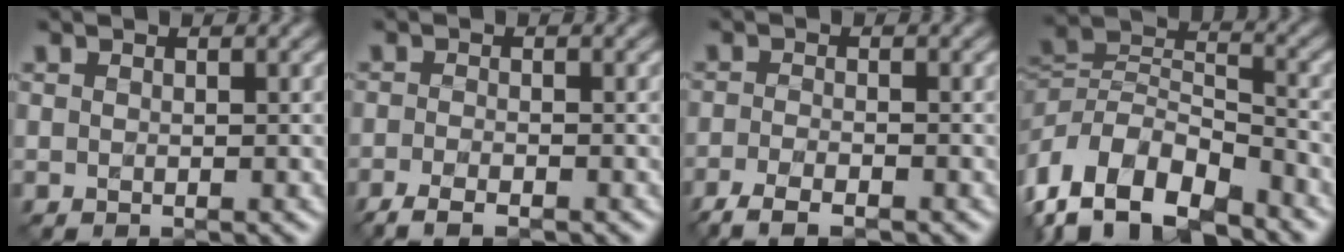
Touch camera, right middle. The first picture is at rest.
{"total": 2.8, "force": [-2.0, 0.7, 1.9], "torque": [-0.040, -0.007, -0.043]}
{"total": 3.6, "force": [-2.7, 0.9, 2.2], "torque": [-0.047, -0.009, -0.057]}
{"total": 10.3, "force": [-6.2, 5.6, 6.1], "torque": [-0.111, 0.005, -0.105]}